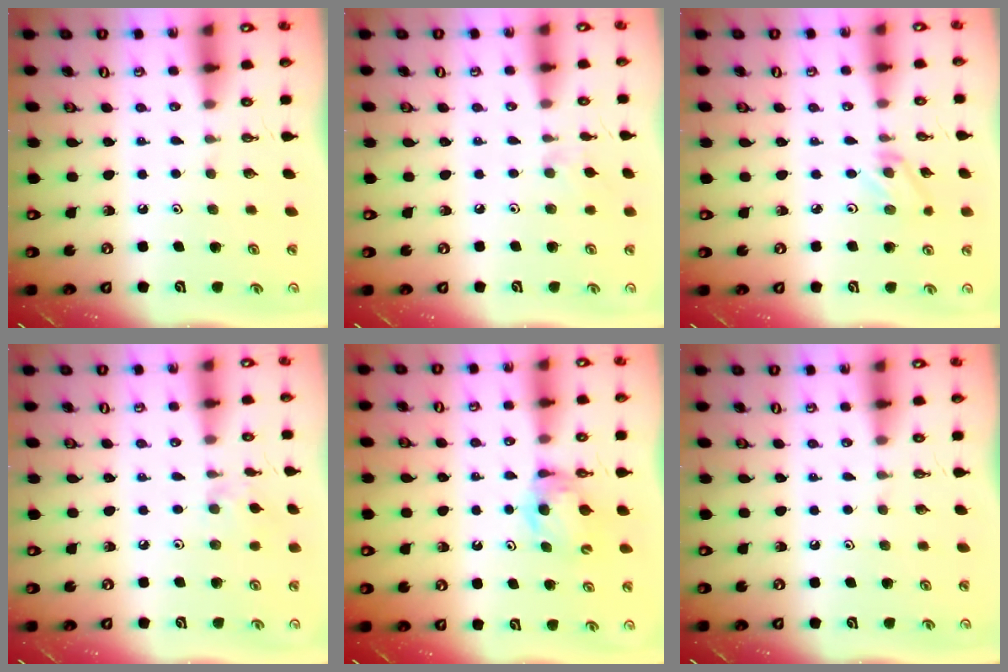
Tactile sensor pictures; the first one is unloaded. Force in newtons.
{"total": 4.2, "press": 4.1, "slide": 0.7}
{"total": 2.6, "press": 2.6, "slide": 0.4}
{"total": 2.6, "press": 2.6, "slide": 0.5}
{"total": 7.0, "press": 7.0, "slide": 0.5}
{"total": 0.0}